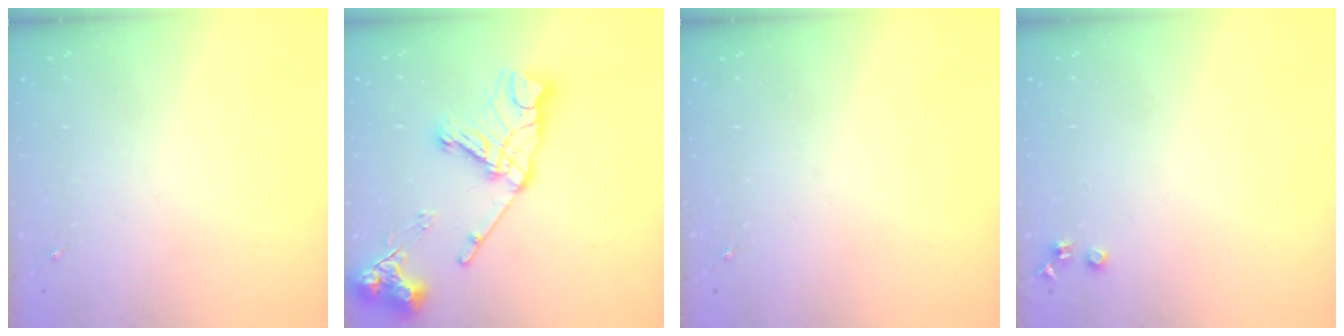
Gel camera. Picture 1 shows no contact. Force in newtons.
{"total": 18.1, "press": 18.0, "slide": 2.1}
{"total": 0.0}
{"total": 3.5, "press": 3.5, "slide": 0.4}